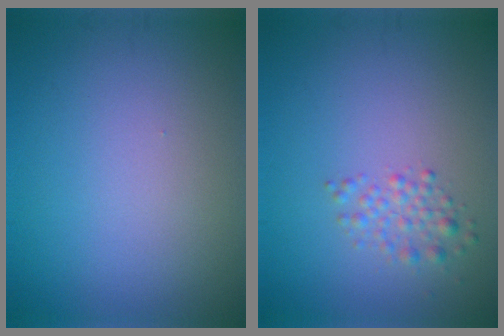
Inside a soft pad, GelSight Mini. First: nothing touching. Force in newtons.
{"total": 1.7, "press": 1.7, "slide": 0.1}